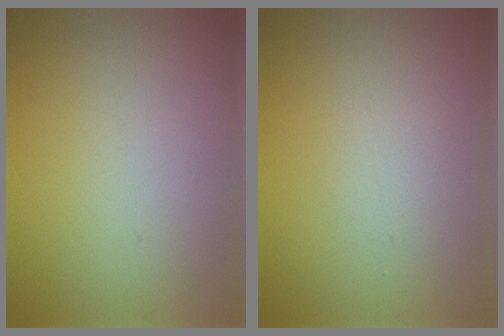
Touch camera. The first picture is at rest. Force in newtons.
{"total": 1.3, "press": 1.3, "slide": 0.0}